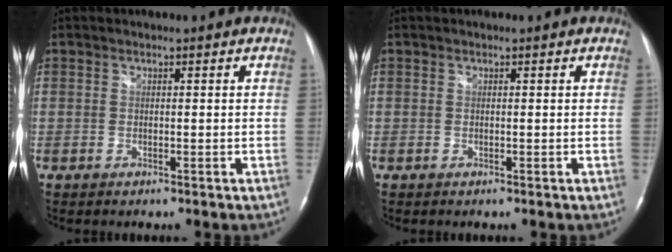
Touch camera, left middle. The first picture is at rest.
{"total": 0.0}